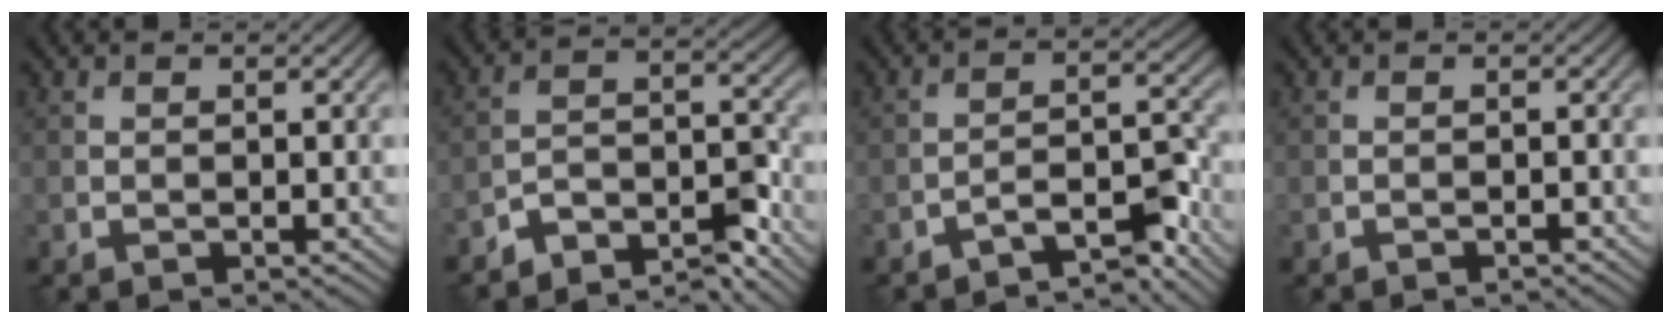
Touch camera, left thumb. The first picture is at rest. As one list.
[{"total": 7.2, "force": [-6.3, 2.0, 2.8], "torque": [-0.045, 0.004, -0.120]}, {"total": 5.6, "force": [-4.6, 0.9, 3.1], "torque": [-0.045, 0.014, -0.080]}, {"total": 0.7, "force": [-0.6, 0.0, 0.2], "torque": [-0.002, 0.001, -0.012]}]